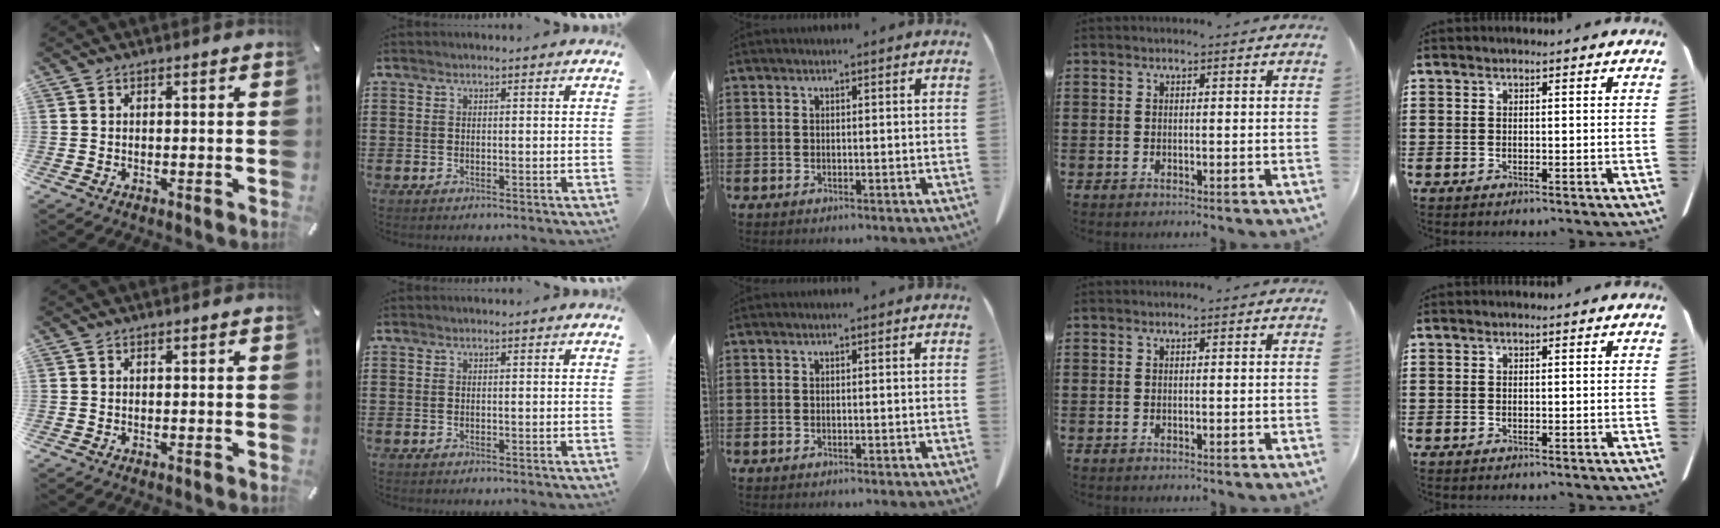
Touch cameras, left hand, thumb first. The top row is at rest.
{}